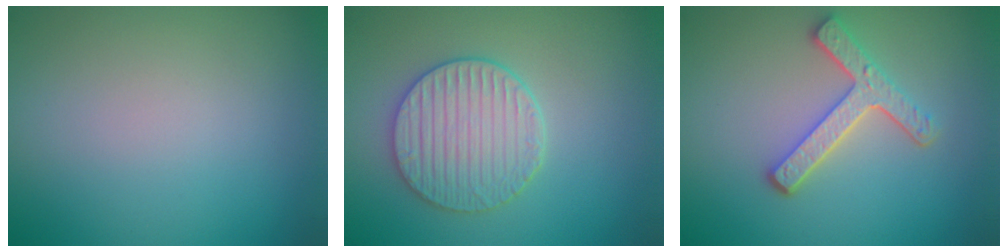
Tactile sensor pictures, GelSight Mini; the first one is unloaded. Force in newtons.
{"total": 4.6, "press": 4.0, "slide": 2.2}
{"total": 3.7, "press": 3.0, "slide": 2.1}